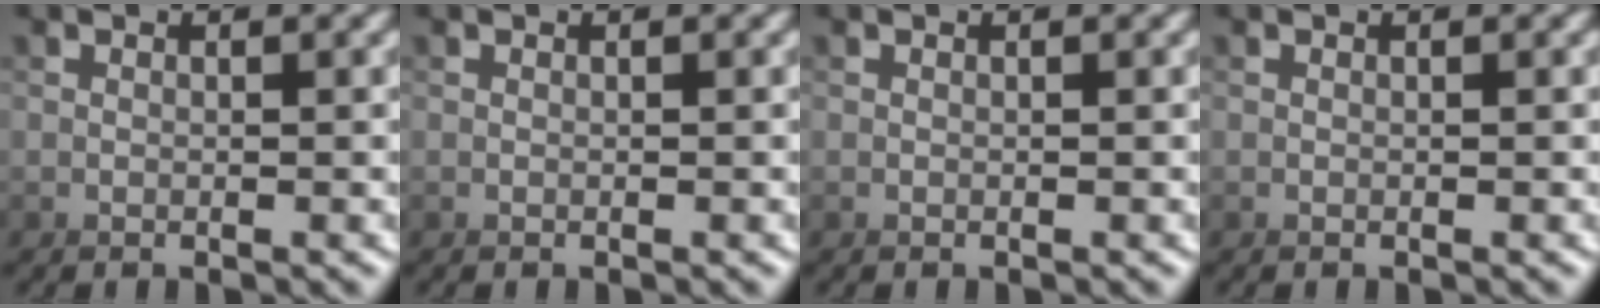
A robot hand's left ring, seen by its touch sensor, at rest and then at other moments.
{"total": 0.0}
{"total": 0.0}
{"total": 0.0}